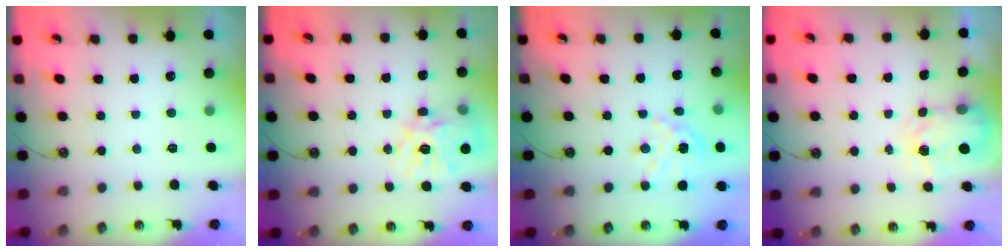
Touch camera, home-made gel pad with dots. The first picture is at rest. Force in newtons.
{"total": 16.8, "press": 16.7, "slide": 1.8}
{"total": 9.4, "press": 9.3, "slide": 0.7}
{"total": 3.6, "press": 3.6, "slide": 0.6}